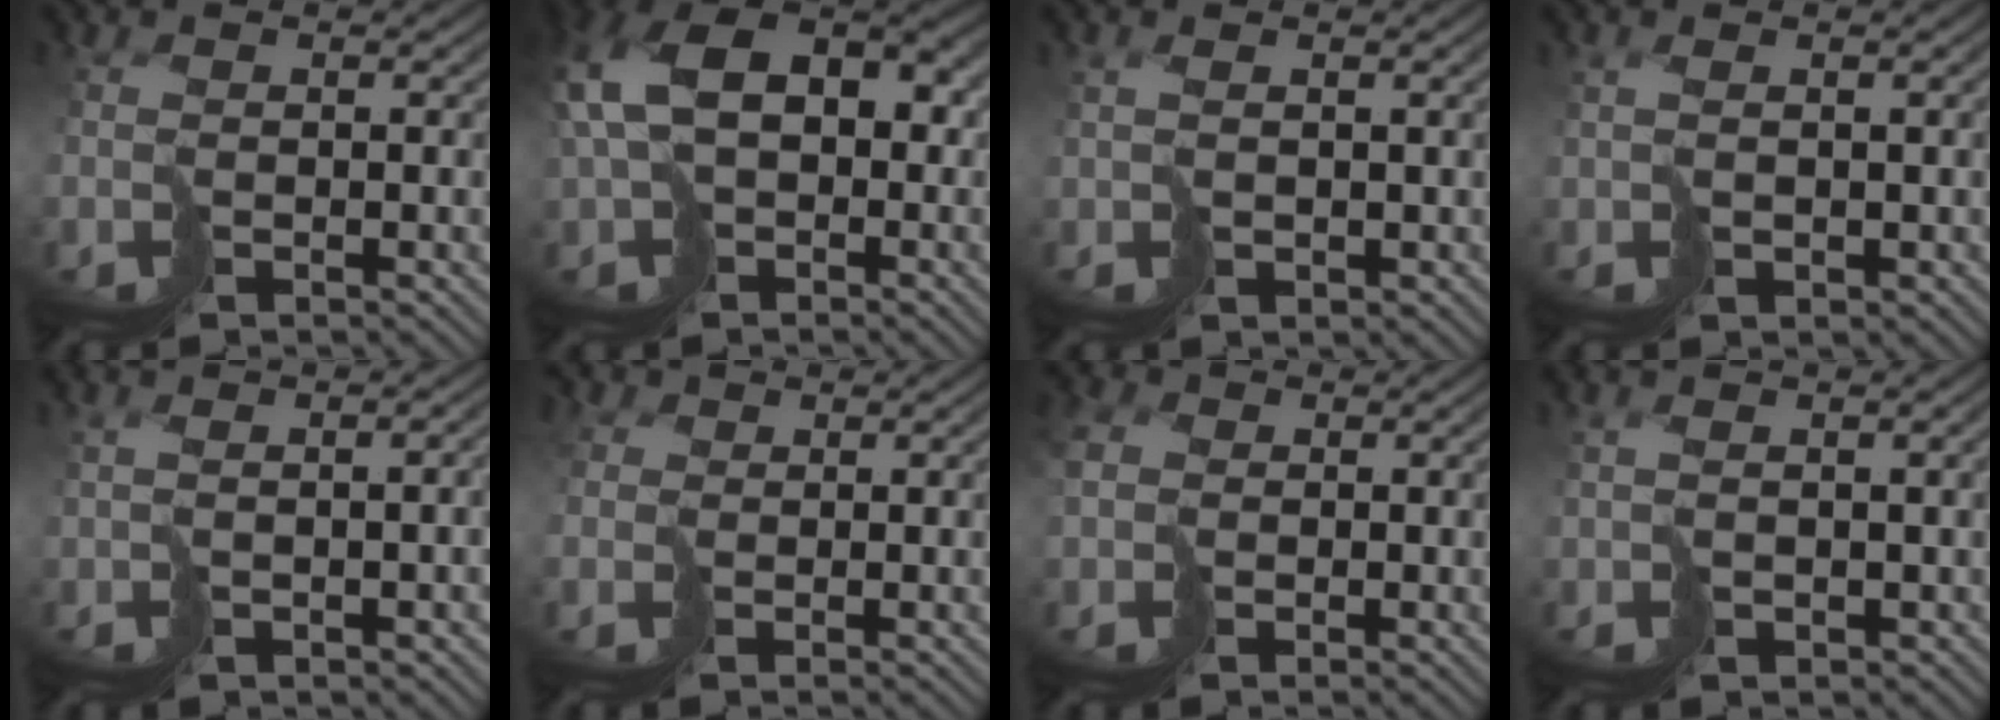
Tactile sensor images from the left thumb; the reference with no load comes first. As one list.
[{"total": 12.2, "force": [1.2, 8.6, 8.6], "torque": [-0.203, -0.003, 0.036]}, {"total": 1.8, "force": [1.0, 0.9, 1.1], "torque": [-0.026, 0.000, 0.027]}, {"total": 2.0, "force": [0.7, 0.9, 1.7], "torque": [-0.037, 0.002, 0.021]}, {"total": 3.6, "force": [-0.1, 1.3, 3.3], "torque": [-0.060, -0.001, 0.013]}, {"total": 3.3, "force": [0.9, 2.9, 1.3], "torque": [-0.050, 0.008, 0.007]}, {"total": 5.2, "force": [0.0, 4.3, 2.8], "torque": [-0.096, -0.001, -0.008]}, {"total": 2.2, "force": [0.7, 1.1, 1.7], "torque": [-0.038, 0.000, 0.020]}]